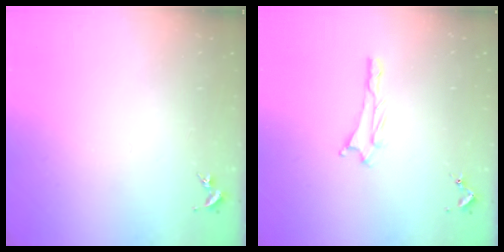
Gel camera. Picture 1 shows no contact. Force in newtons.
{"total": 0.8, "press": 0.8, "slide": 0.1}